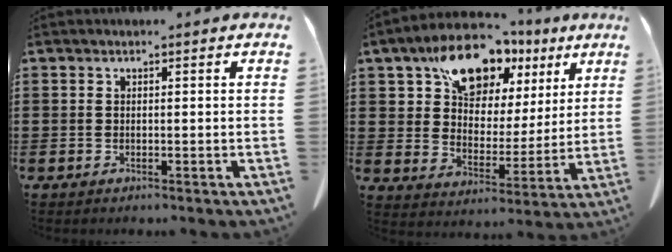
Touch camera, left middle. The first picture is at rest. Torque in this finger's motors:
{"motor_torque": [2.14, 0.00, 1.03, 0.21]}